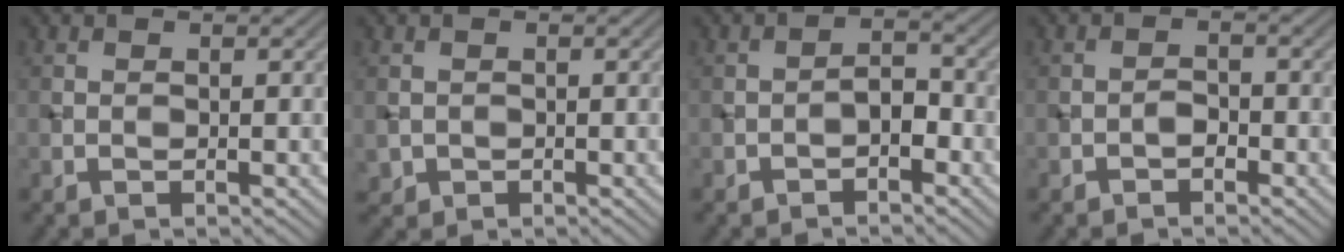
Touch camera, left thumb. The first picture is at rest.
{"total": 1.5, "force": [-0.5, 1.4, 0.2], "torque": [0.000, -0.010, -0.011]}
{"total": 2.5, "force": [-1.5, 1.2, 1.6], "torque": [-0.022, 0.011, -0.033]}
{"total": 1.6, "force": [-1.1, 0.9, 0.8], "torque": [-0.011, 0.004, -0.024]}